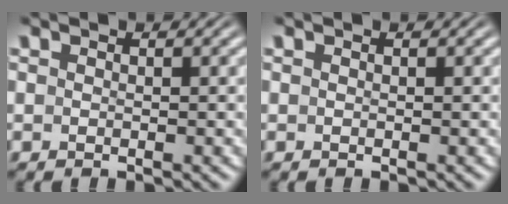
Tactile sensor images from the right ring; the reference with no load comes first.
{"total": 0.0}